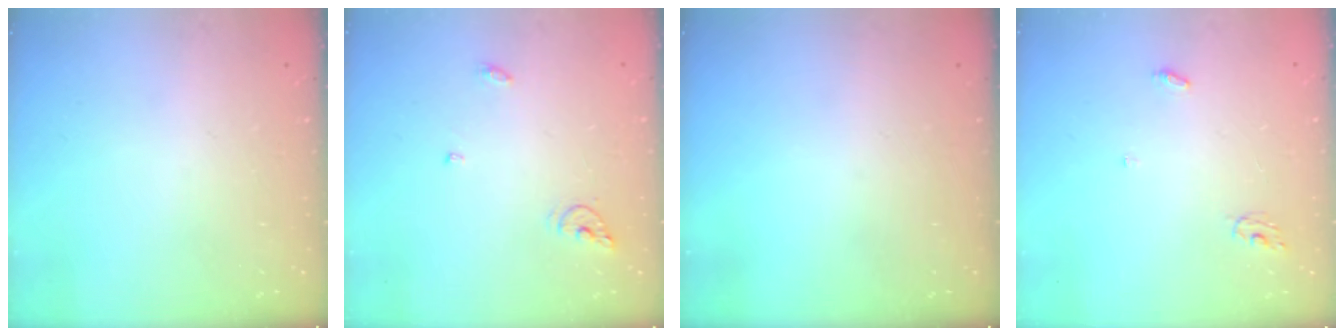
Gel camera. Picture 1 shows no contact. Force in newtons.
{"total": 5.8, "press": 5.8, "slide": 0.4}
{"total": 0.0}
{"total": 3.7, "press": 3.7, "slide": 0.2}